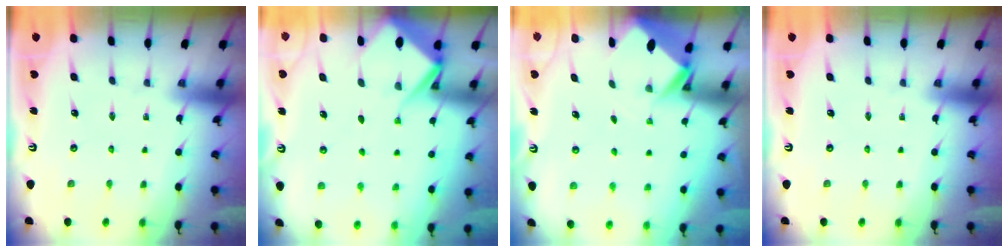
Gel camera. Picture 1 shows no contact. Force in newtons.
{"total": 7.3, "press": 7.3, "slide": 0.7}
{"total": 2.7, "press": 2.7, "slide": 0.1}
{"total": 0.0}